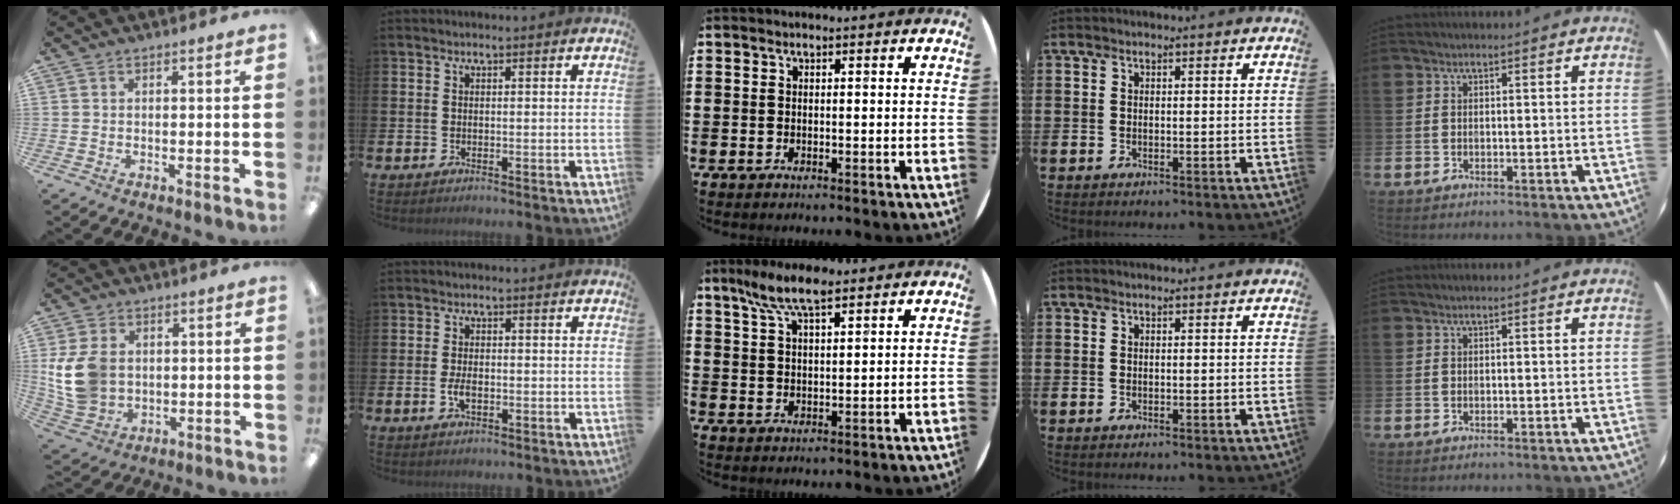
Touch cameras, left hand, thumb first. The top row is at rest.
{"thumb": {"total": 12.1, "force": [1.7, 9.5, 7.2], "torque": [-0.162, 0.012, 0.034]}, "index": {"total": 2.5, "force": [-0.6, 1.3, 2.1], "torque": [-0.031, -0.003, -0.013]}, "middle": {"total": 7.2, "force": [5.2, 2.1, 4.5], "torque": [-0.100, -0.001, 0.094]}}